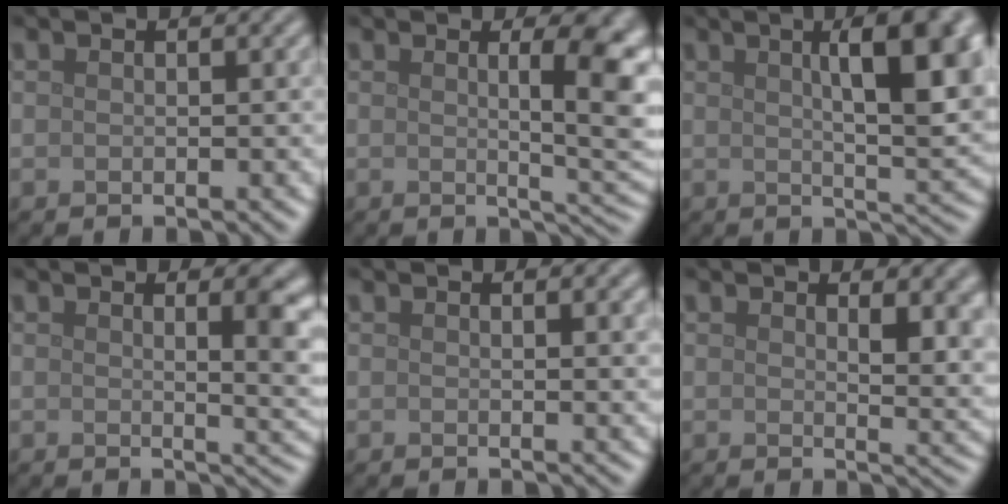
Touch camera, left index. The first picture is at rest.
{"total": 6.8, "force": [1.0, 1.7, 6.5], "torque": [-0.077, 0.001, 0.016]}
{"total": 9.8, "force": [2.6, 2.8, 9.1], "torque": [-0.111, 0.010, 0.041]}
{"total": 5.8, "force": [1.5, 2.5, 5.0], "torque": [-0.032, 0.002, 0.022]}
{"total": 1.4, "force": [0.6, 0.5, 1.2], "torque": [-0.009, 0.003, 0.006]}
{"total": 4.3, "force": [1.9, 1.8, 3.3], "torque": [-0.044, -0.011, 0.034]}